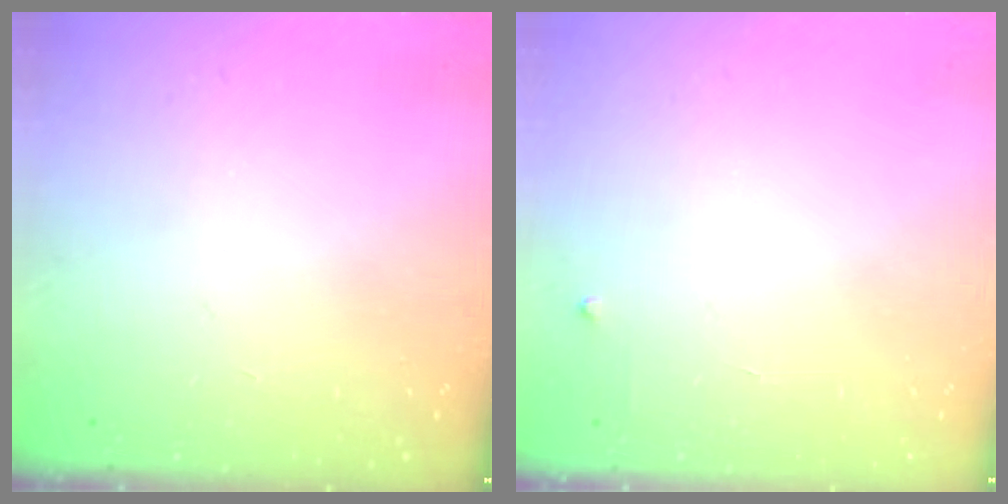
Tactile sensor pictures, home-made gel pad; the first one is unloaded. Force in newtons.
{"total": 2.3, "press": 2.3, "slide": 0.3}